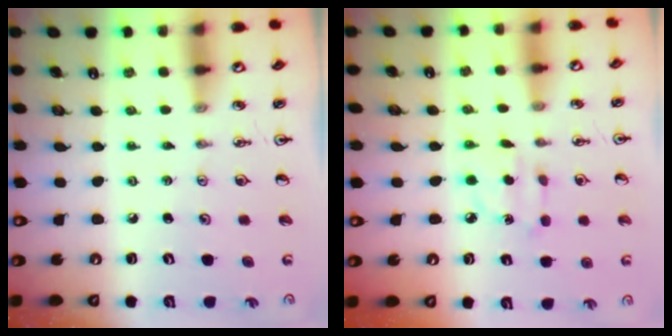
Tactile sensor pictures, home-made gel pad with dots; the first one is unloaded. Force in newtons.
{"total": 2.8, "press": 2.8, "slide": 0.4}